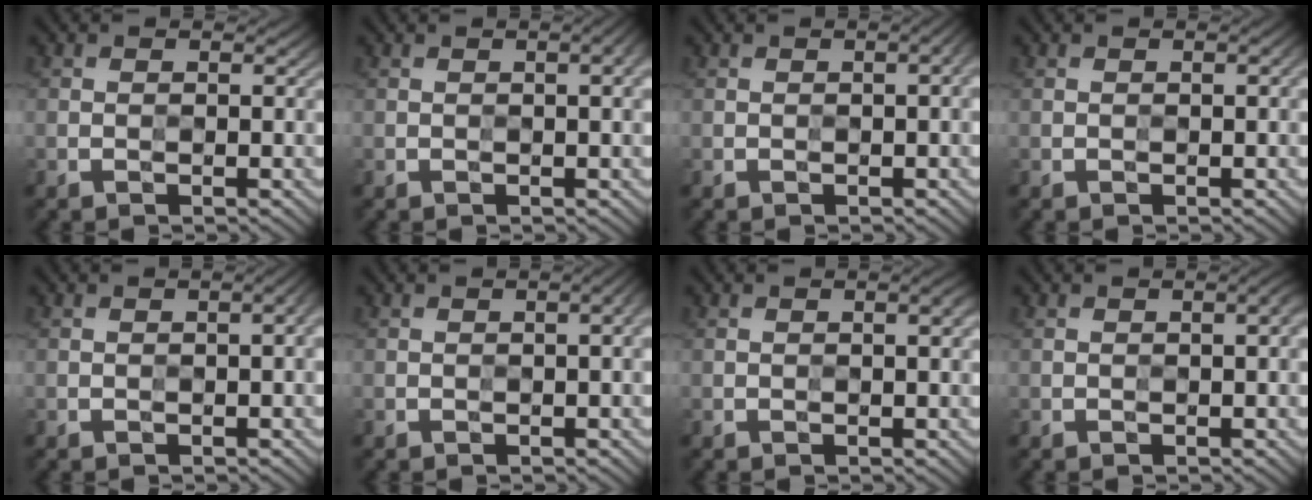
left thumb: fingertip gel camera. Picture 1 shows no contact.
{"total": 2.5, "force": [0.6, 0.5, 2.4], "torque": [-0.033, 0.008, 0.006]}
{"total": 1.8, "force": [0.0, 0.4, 1.8], "torque": [-0.025, 0.005, -0.002]}
{"total": 0.8, "force": [0.1, 0.1, 0.8], "torque": [-0.016, 0.002, 0.001]}
{"total": 2.0, "force": [0.0, 0.5, 1.9], "torque": [-0.026, 0.005, -0.002]}
{"total": 2.2, "force": [0.2, 0.5, 2.1], "torque": [-0.026, 0.007, -0.001]}
{"total": 1.7, "force": [0.6, 0.3, 1.6], "torque": [-0.027, 0.005, 0.006]}
{"total": 1.8, "force": [0.3, 0.4, 1.7], "torque": [-0.026, 0.006, 0.003]}